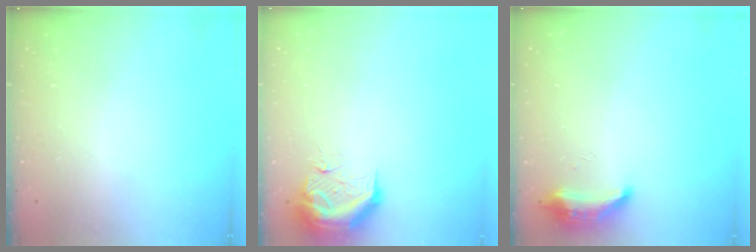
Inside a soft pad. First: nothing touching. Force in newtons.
{"total": 10.3, "press": 10.2, "slide": 1.7}
{"total": 14.7, "press": 10.1, "slide": 10.7}